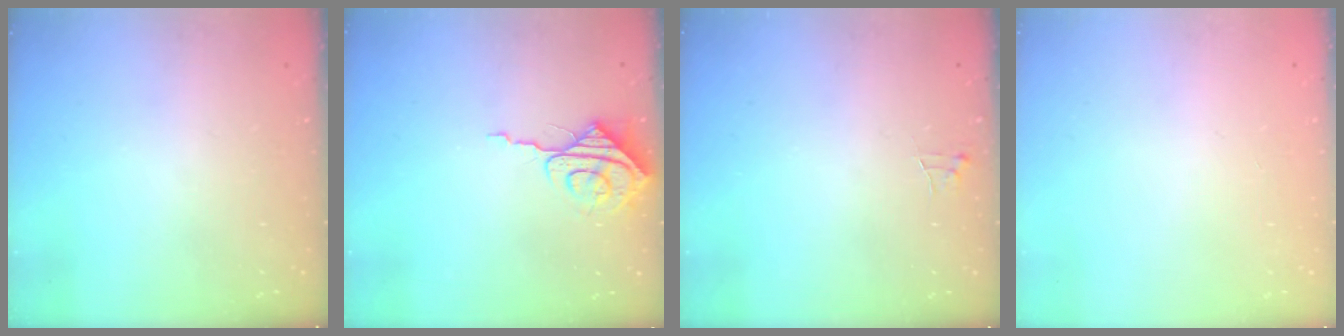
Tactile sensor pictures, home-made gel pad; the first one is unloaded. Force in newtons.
{"total": 8.1, "press": 8.0, "slide": 0.9}
{"total": 4.0, "press": 4.0, "slide": 0.4}
{"total": 0.0}